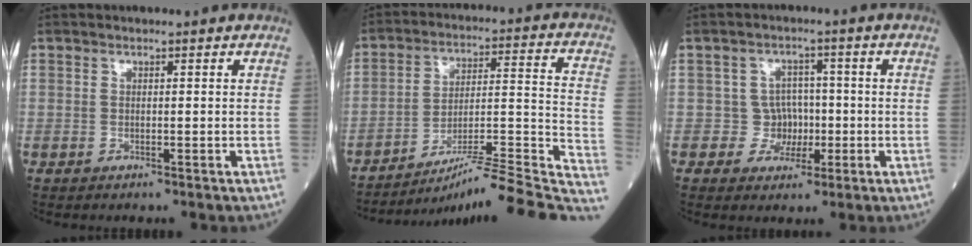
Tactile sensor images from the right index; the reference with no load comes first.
{"total": 24.2, "force": [-20.8, -0.5, 12.3], "torque": [-0.107, 0.004, -0.299]}
{"total": 4.1, "force": [-0.8, 4.1, 0.4], "torque": [0.011, 0.013, -0.011]}